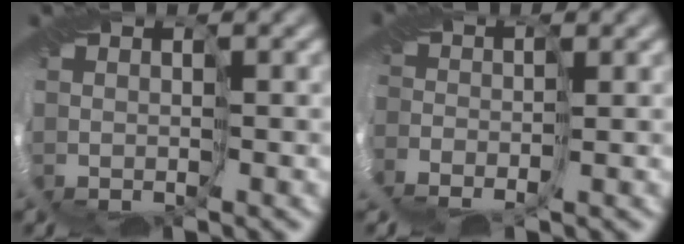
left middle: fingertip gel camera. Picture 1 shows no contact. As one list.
[{"total": 2.7, "force": [-2.0, 1.5, 0.9], "torque": [-0.014, -0.003, -0.032]}]